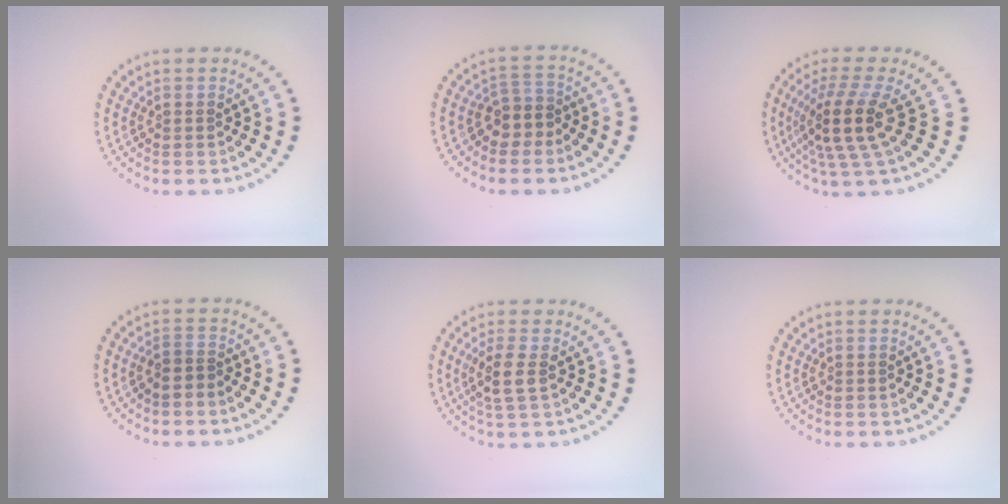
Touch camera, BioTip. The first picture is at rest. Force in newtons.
{"total": 2.4, "press": 2.0, "slide": 1.3}
{"total": 4.8, "press": 3.6, "slide": 3.2}
{"total": 1.1, "press": 0.8, "slide": 0.7}
{"total": 2.3, "press": 2.1, "slide": 1.0}
{"total": 0.0}